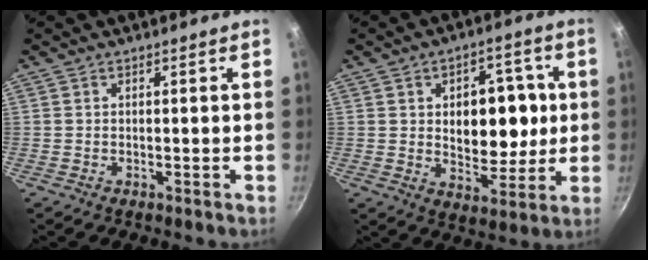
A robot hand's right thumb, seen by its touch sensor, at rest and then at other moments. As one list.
[{"total": 13.8, "force": [1.6, 8.9, 10.4], "torque": [-0.089, -0.008, 0.027]}]